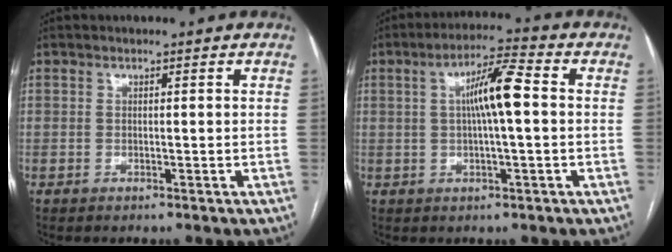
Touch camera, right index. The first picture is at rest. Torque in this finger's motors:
{"motor_torque": [0.68, -0.06, 0.37, 0.12]}